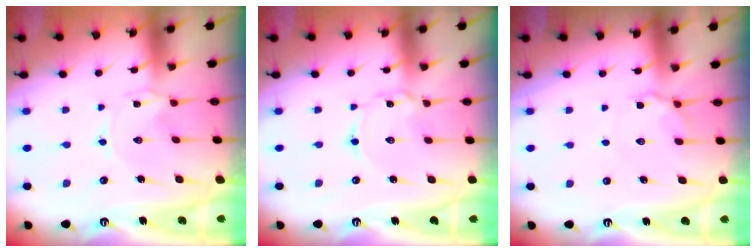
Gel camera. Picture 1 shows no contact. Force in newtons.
{"total": 2.0, "press": 2.0, "slide": 0.2}
{"total": 4.5, "press": 4.4, "slide": 1.2}